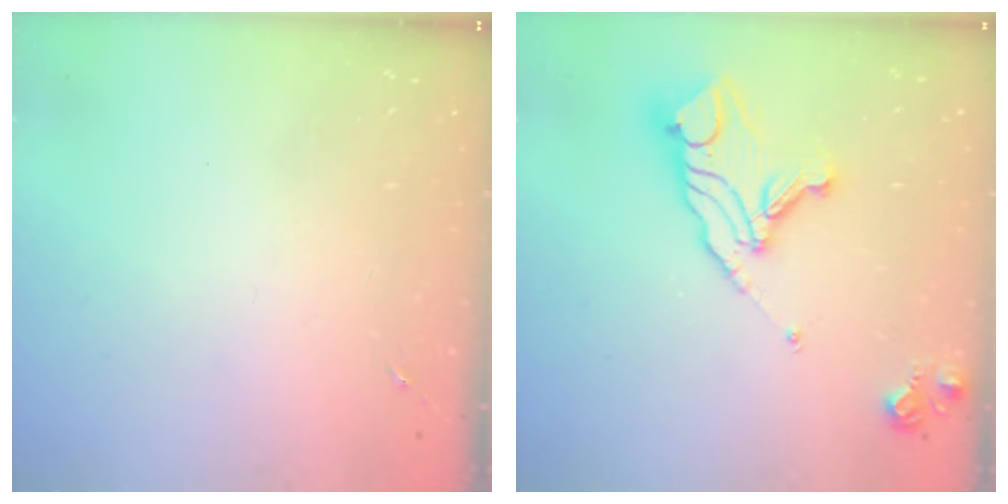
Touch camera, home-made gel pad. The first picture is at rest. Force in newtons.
{"total": 14.9, "press": 14.8, "slide": 1.5}